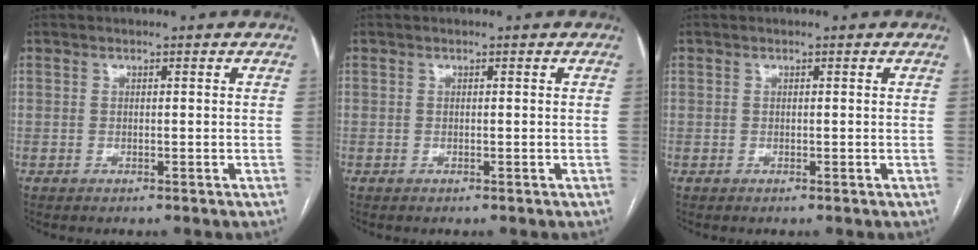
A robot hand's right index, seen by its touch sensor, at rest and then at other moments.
{"total": 0.0}
{"total": 0.0}